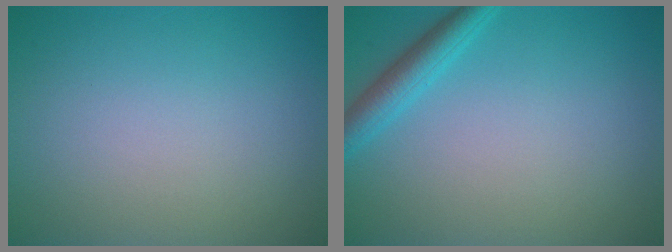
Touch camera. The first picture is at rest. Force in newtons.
{"total": 2.7, "press": 2.7, "slide": 0.1}